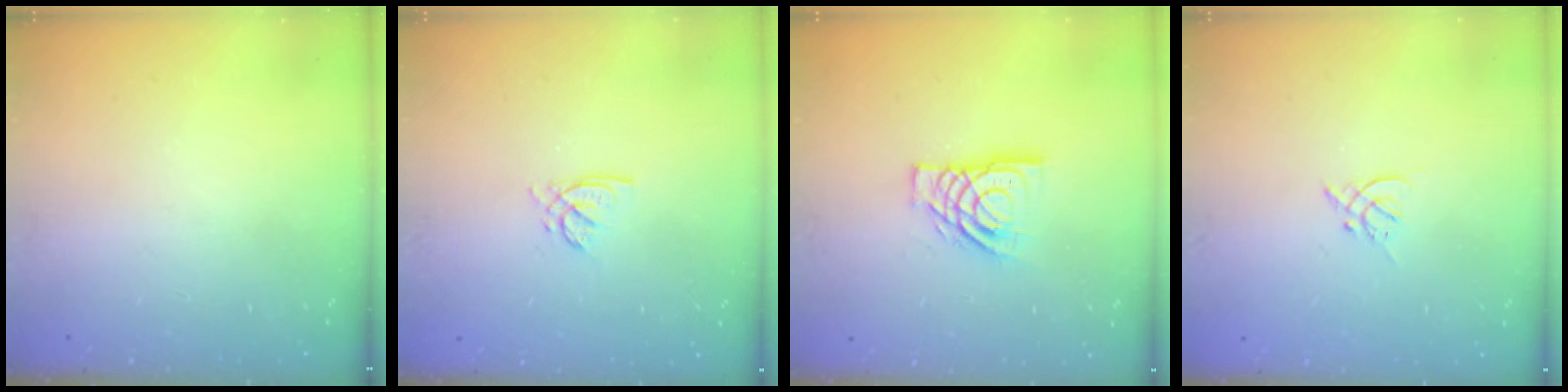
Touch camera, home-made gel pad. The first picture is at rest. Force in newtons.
{"total": 2.6, "press": 2.6, "slide": 0.2}
{"total": 12.6, "press": 12.6, "slide": 1.6}
{"total": 2.7, "press": 2.6, "slide": 0.7}